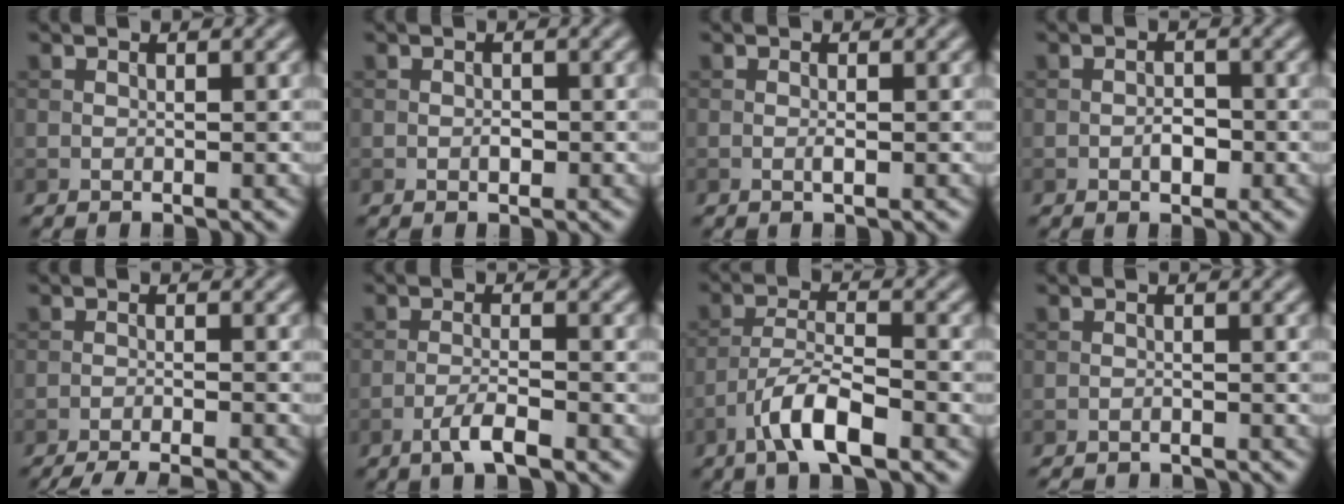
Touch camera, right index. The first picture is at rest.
{"total": 0.8, "force": [-0.3, 0.5, 0.6], "torque": [-0.008, 0.001, -0.004]}
{"total": 0.6, "force": [-0.2, 0.1, 0.6], "torque": [-0.014, -0.002, -0.005]}
{"total": 1.6, "force": [-0.6, 0.9, 1.2], "torque": [-0.019, 0.002, -0.011]}
{"total": 6.8, "force": [-6.0, 1.3, 2.9], "torque": [-0.038, -0.009, -0.090]}
{"total": 2.8, "force": [-1.8, 0.4, 2.1], "torque": [-0.040, 0.005, -0.039]}
{"total": 5.4, "force": [-3.3, 1.4, 4.1], "torque": [-0.076, 0.005, -0.066]}
{"total": 3.0, "force": [-2.9, 0.3, 0.5], "torque": [-0.015, -0.007, -0.046]}